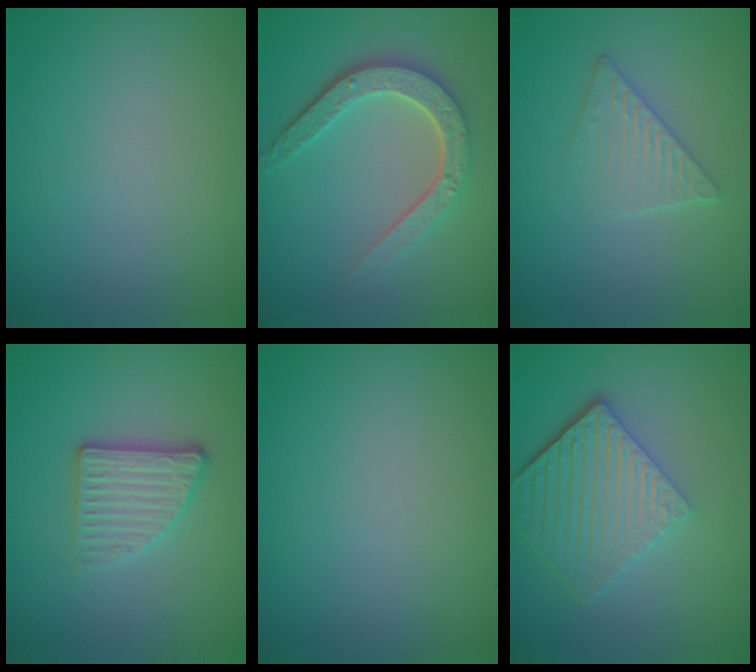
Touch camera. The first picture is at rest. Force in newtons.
{"total": 4.7, "press": 3.6, "slide": 3.0}
{"total": 2.4, "press": 2.3, "slide": 0.2}
{"total": 3.3, "press": 2.8, "slide": 1.8}
{"total": 0.0}
{"total": 5.8, "press": 4.2, "slide": 4.1}